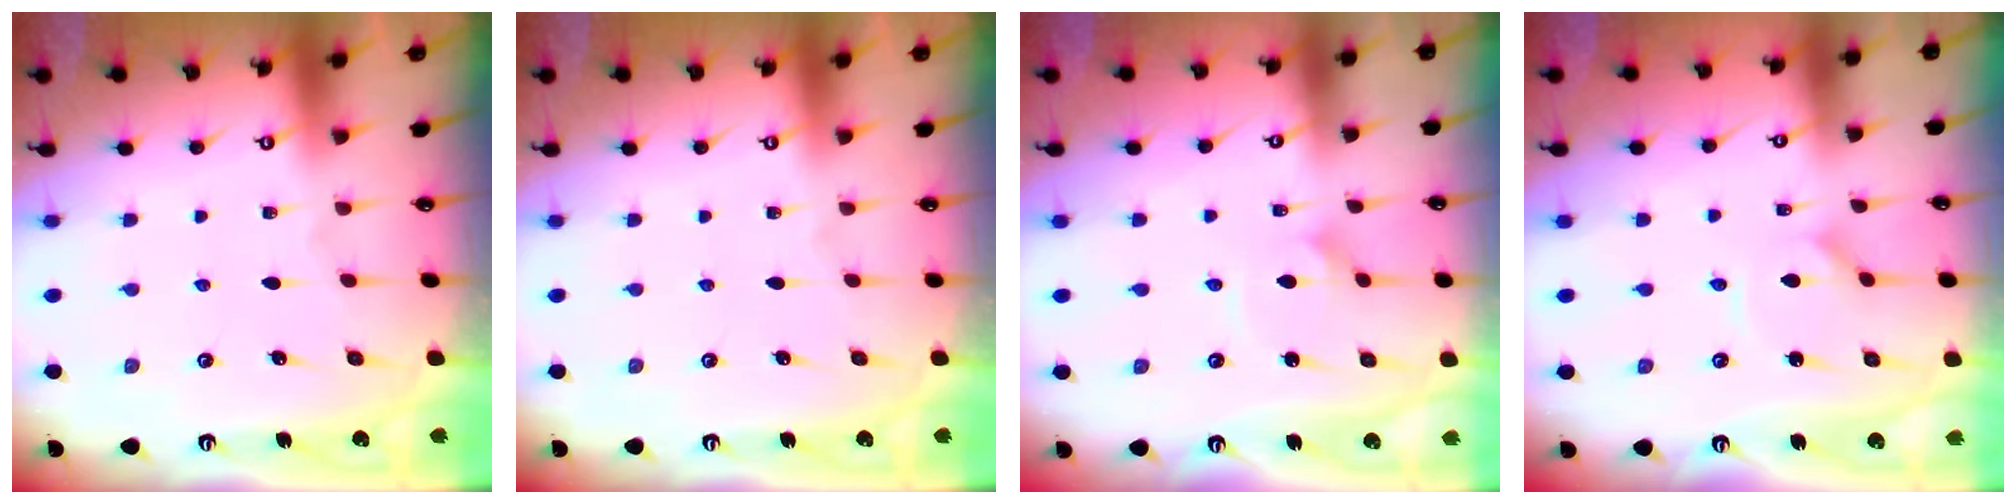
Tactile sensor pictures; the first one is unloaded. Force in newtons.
{"total": 0.0}
{"total": 2.6, "press": 2.6, "slide": 0.2}
{"total": 1.8, "press": 1.8, "slide": 0.3}